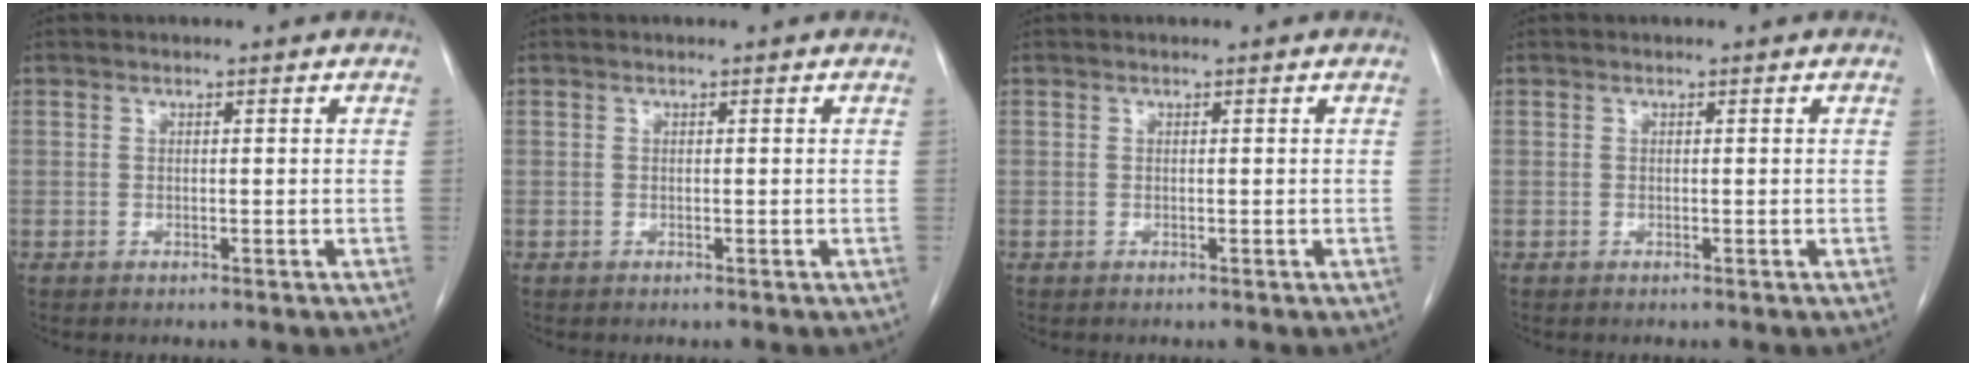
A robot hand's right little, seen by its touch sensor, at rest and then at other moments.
{"total": 0.0}
{"total": 0.0}
{"total": 0.0}